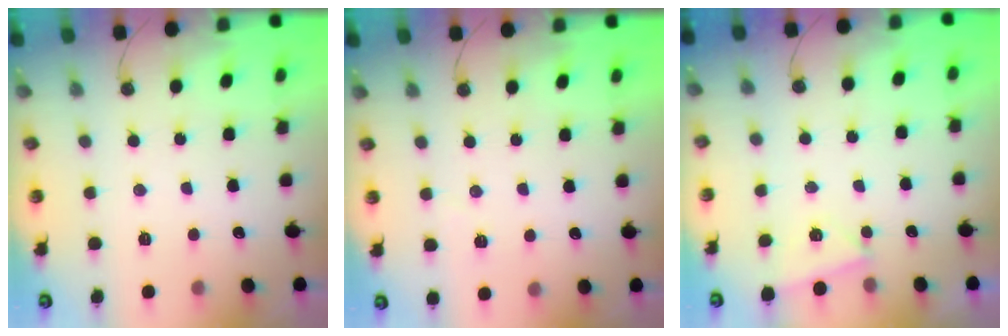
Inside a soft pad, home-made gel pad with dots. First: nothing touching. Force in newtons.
{"total": 1.5, "press": 1.5, "slide": 0.5}
{"total": 3.1, "press": 2.7, "slide": 1.6}